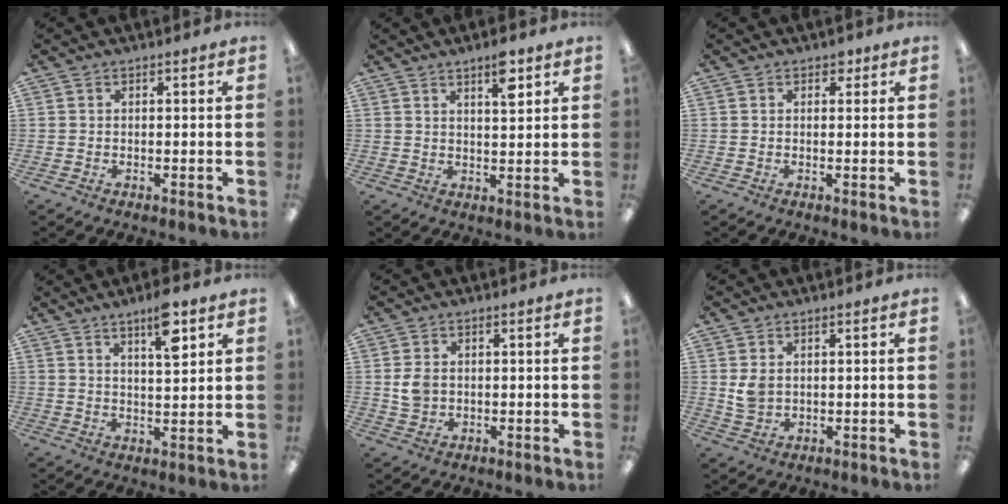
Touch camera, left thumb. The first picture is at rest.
{"total": 6.0, "force": [3.8, 1.7, 4.3], "torque": [-0.063, -0.014, 0.059]}
{"total": 1.6, "force": [1.0, 1.1, 0.7], "torque": [0.001, -0.004, 0.014]}
{"total": 8.7, "force": [5.4, 2.4, 6.4], "torque": [-0.098, -0.023, 0.085]}
{"total": 3.8, "force": [0.4, 3.1, 2.2], "torque": [-0.035, 0.003, 0.007]}
{"total": 3.8, "force": [1.2, 2.8, 2.4], "torque": [-0.040, 0.001, 0.022]}